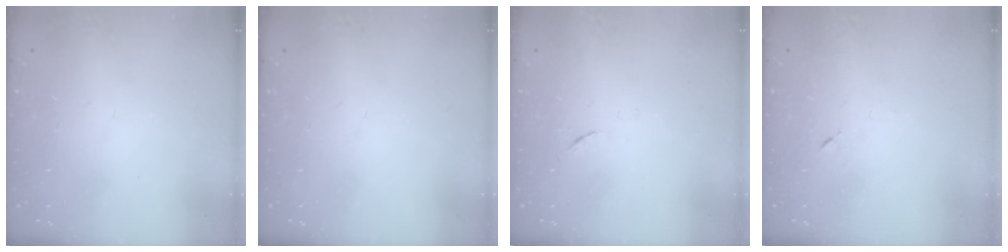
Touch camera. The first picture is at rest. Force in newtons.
{"total": 0.0}
{"total": 3.5, "press": 3.4, "slide": 0.6}
{"total": 4.2, "press": 4.1, "slide": 0.7}